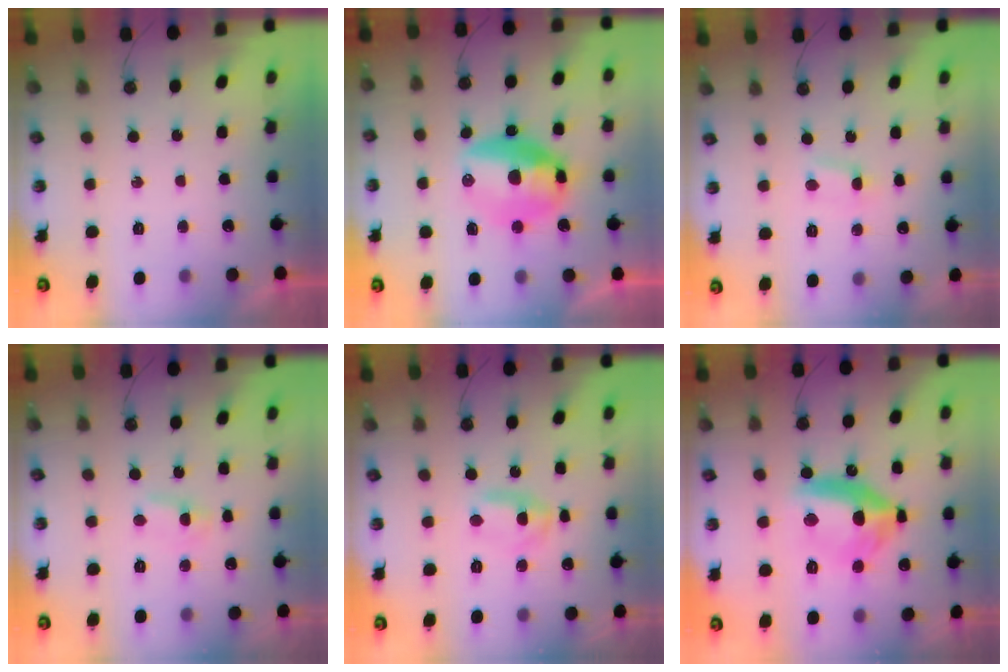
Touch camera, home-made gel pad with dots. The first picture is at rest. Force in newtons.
{"total": 13.8, "press": 13.6, "slide": 2.8}
{"total": 1.3, "press": 1.3, "slide": 0.2}
{"total": 2.5, "press": 2.5, "slide": 0.3}
{"total": 14.7, "press": 3.9, "slide": 14.2}
{"total": 13.4, "press": 13.2, "slide": 2.4}